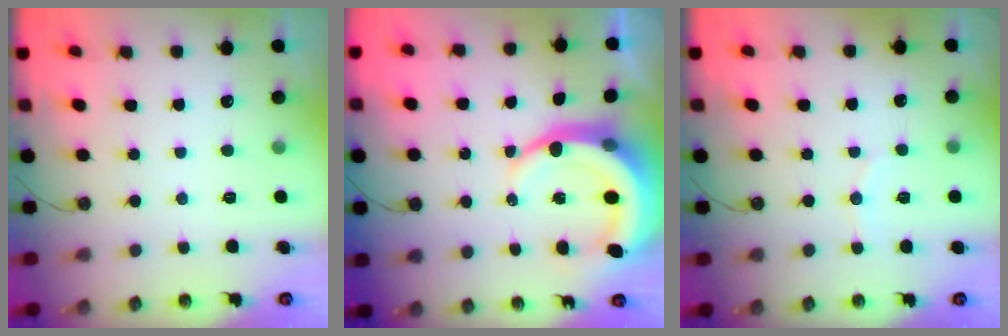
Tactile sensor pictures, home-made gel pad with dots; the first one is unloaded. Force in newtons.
{"total": 11.8, "press": 11.6, "slide": 1.6}
{"total": 5.3, "press": 5.1, "slide": 1.4}